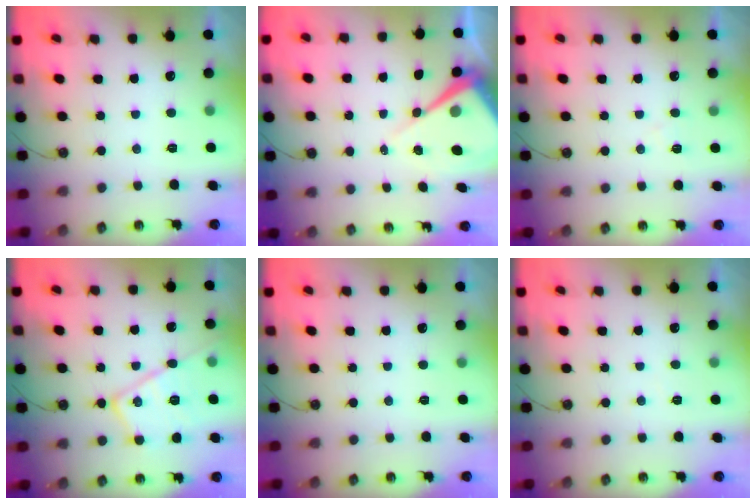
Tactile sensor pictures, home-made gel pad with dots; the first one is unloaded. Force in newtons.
{"total": 10.8, "press": 10.7, "slide": 0.7}
{"total": 5.2, "press": 5.1, "slide": 0.7}
{"total": 16.7, "press": 16.6, "slide": 1.1}
{"total": 0.0}
{"total": 2.9, "press": 2.9, "slide": 0.5}